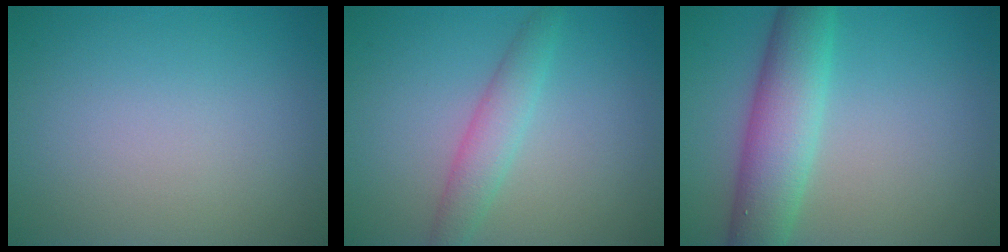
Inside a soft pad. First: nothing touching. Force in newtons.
{"total": 2.7, "press": 2.7, "slide": 0.1}
{"total": 6.3, "press": 6.3, "slide": 0.3}